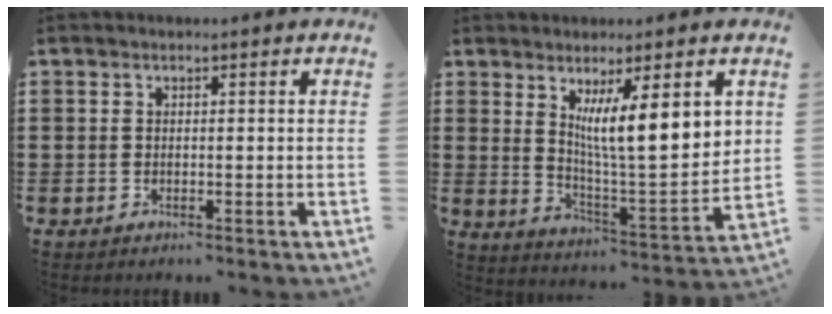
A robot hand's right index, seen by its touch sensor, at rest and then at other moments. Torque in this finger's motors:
{"motor_torque": [1.62, 0.51, 1.05, 0.21]}